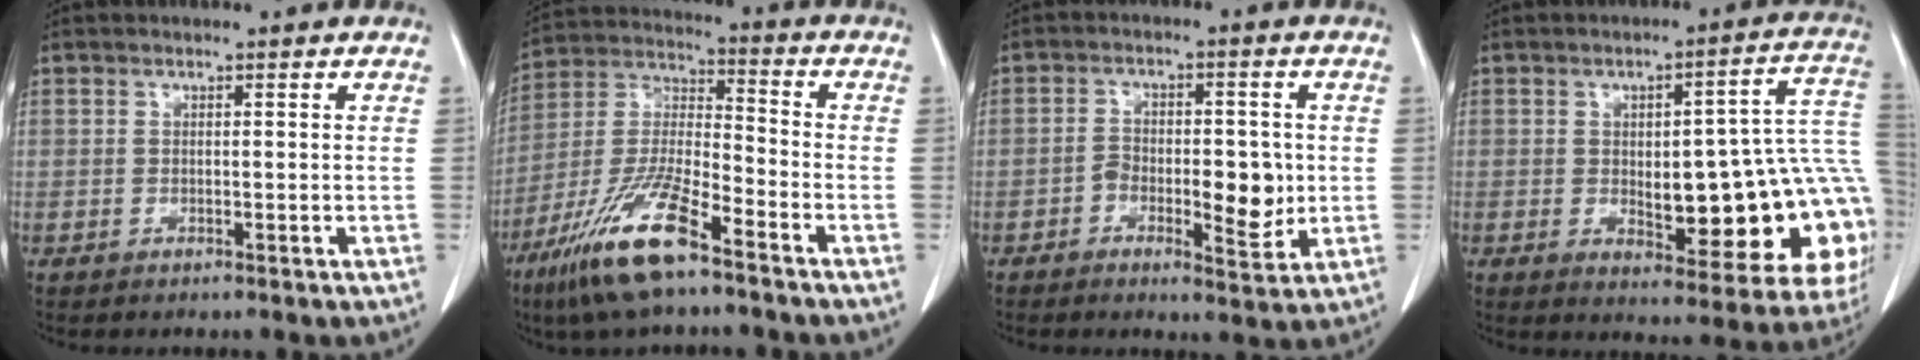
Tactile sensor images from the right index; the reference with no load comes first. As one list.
[{"total": 14.5, "force": [-9.3, 2.6, 10.8], "torque": [-0.230, -0.020, -0.177]}, {"total": 7.5, "force": [-1.4, 3.4, 6.6], "torque": [-0.096, 0.005, -0.017]}, {"total": 20.9, "force": [-2.5, 6.5, 19.7], "torque": [-0.166, 0.035, -0.010]}]